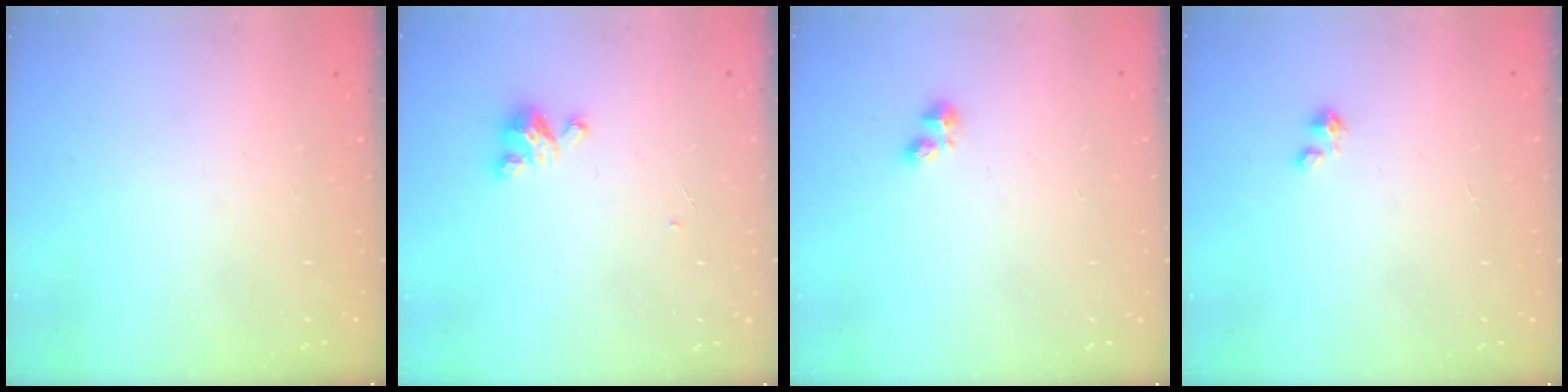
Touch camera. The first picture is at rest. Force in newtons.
{"total": 3.8, "press": 3.8, "slide": 0.3}
{"total": 2.7, "press": 2.6, "slide": 0.6}
{"total": 0.5, "press": 0.5, "slide": 0.2}